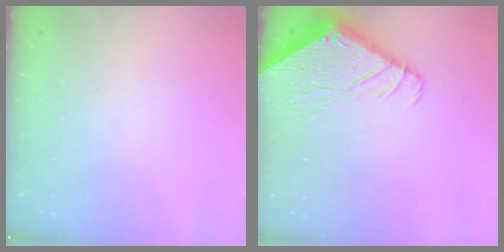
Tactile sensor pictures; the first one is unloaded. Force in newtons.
{"total": 5.8, "press": 5.8, "slide": 0.7}